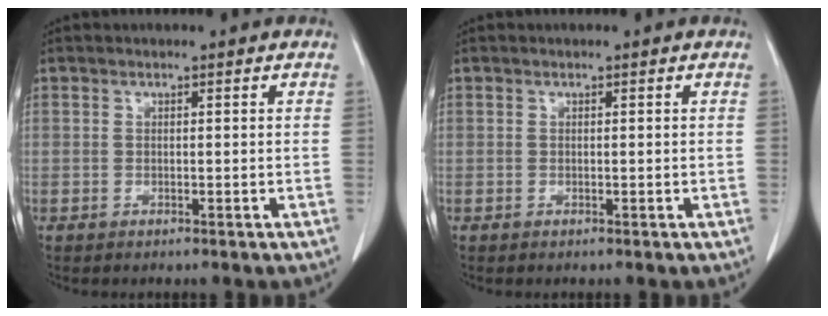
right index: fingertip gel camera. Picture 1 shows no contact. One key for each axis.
{"total": 0.0}